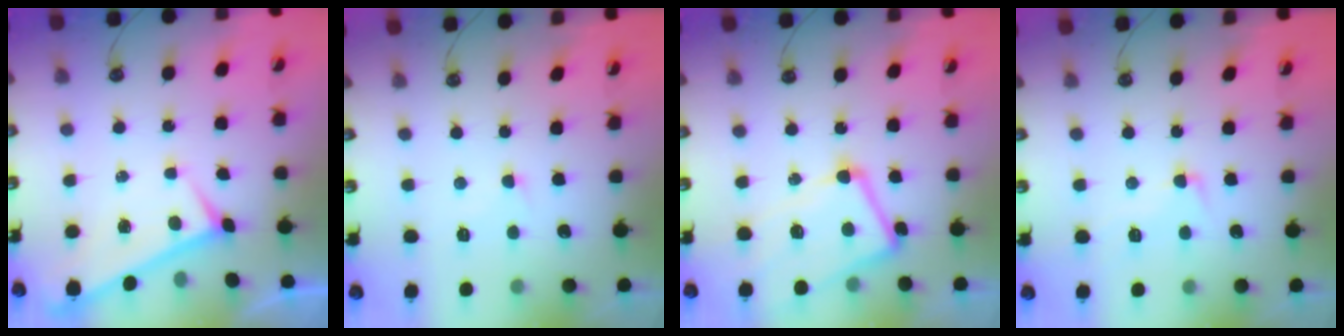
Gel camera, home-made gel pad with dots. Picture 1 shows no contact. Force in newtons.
{"total": 1.1, "press": 1.0, "slide": 0.4}
{"total": 7.5, "press": 7.4, "slide": 1.3}
{"total": 3.3, "press": 3.2, "slide": 1.0}